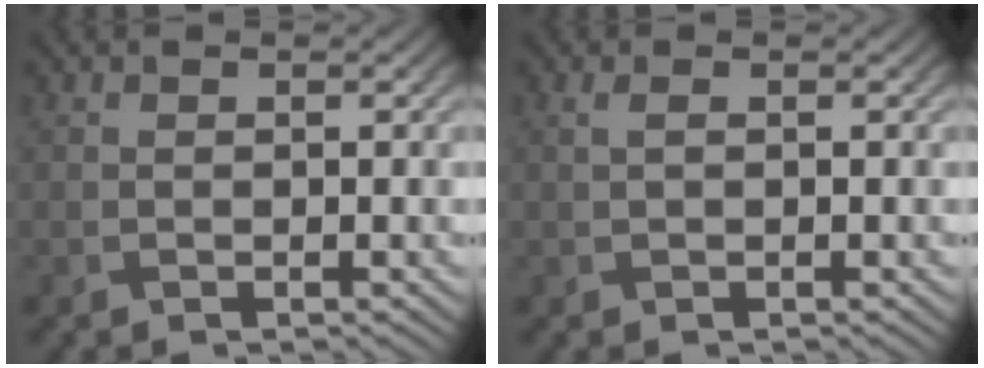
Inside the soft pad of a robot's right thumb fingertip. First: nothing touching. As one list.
[{"total": 0.7, "force": [0.0, 0.2, 0.7], "torque": [-0.021, 0.004, 0.001]}]